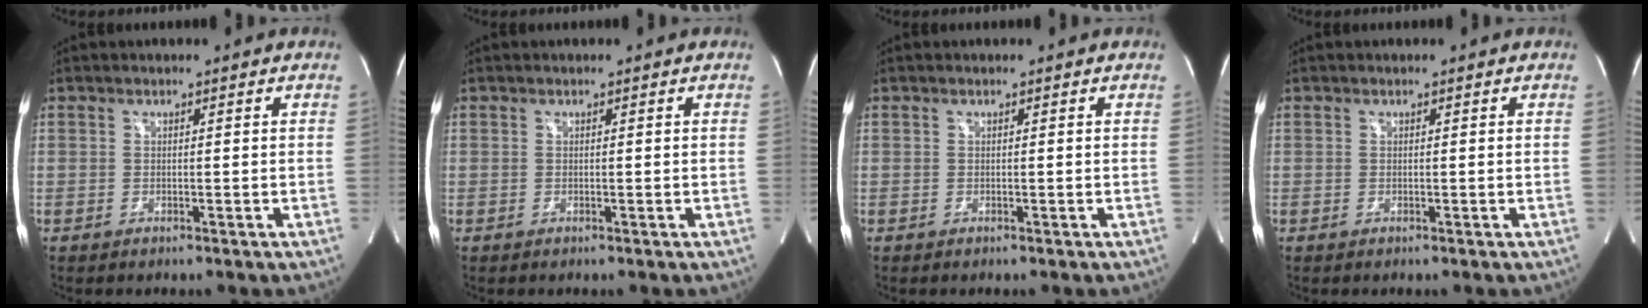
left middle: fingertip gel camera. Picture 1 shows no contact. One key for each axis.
{"total": 0.0}
{"total": 0.0}
{"total": 0.0}